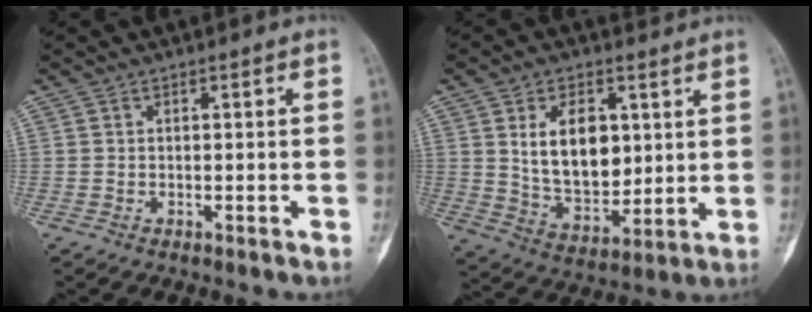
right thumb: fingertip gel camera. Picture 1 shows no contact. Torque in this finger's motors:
{"motor_torque": [-0.52, 0.94, 0.56, 0.47, 0.10]}